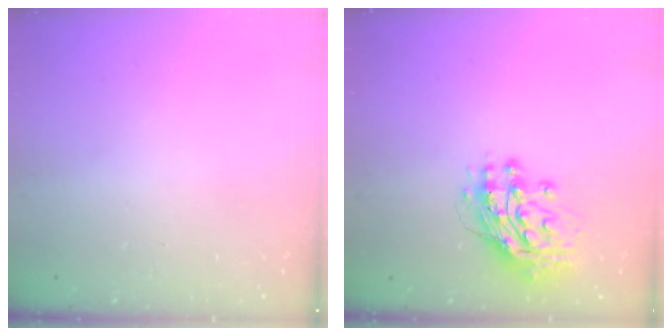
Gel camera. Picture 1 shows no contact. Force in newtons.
{"total": 13.2, "press": 13.1, "slide": 1.2}